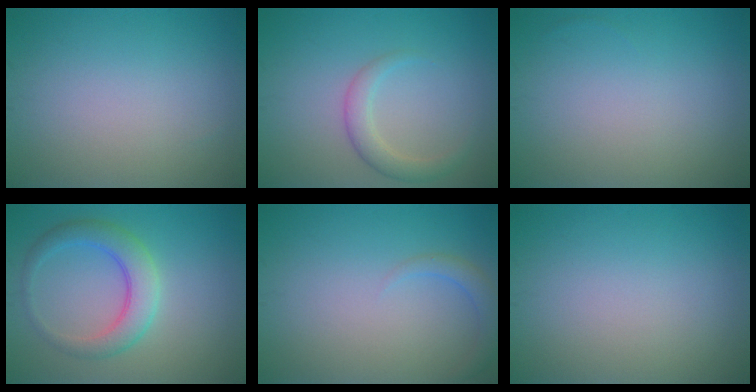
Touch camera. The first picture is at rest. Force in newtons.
{"total": 2.4, "press": 2.4, "slide": 0.1}
{"total": 0.0}
{"total": 4.2, "press": 4.2, "slide": 0.1}
{"total": 1.6, "press": 1.6, "slide": 0.2}
{"total": 0.0}